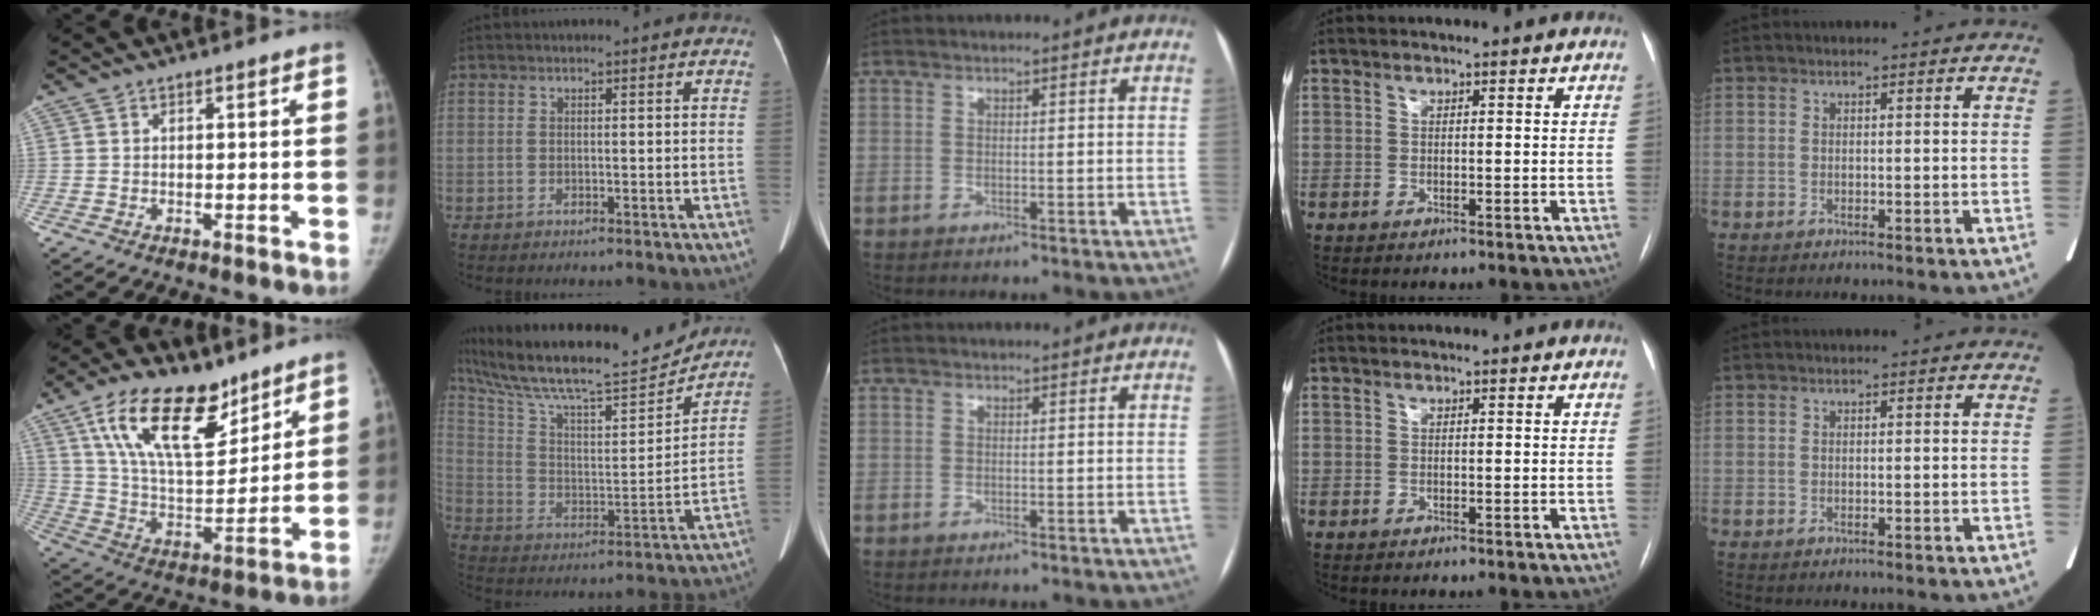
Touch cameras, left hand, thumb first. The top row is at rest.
{"thumb": {"total": 20.7, "force": [12.5, 9.8, 13.3], "torque": [-0.196, -0.054, 0.229]}, "index": {"total": 22.5, "force": [19.8, 3.2, 10.2], "torque": [-0.196, 0.007, 0.322]}}